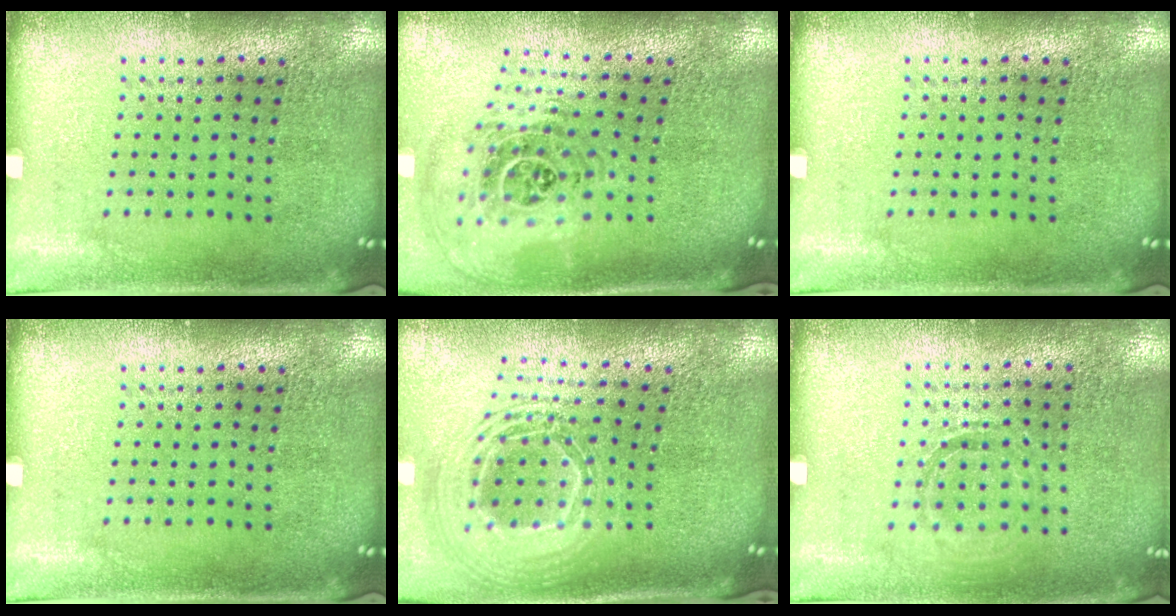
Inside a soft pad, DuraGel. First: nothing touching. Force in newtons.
{"total": 1.7, "press": 1.4, "slide": 0.9}
{"total": 0.0}
{"total": 0.0}
{"total": 2.4, "press": 1.8, "slide": 1.6}
{"total": 0.8, "press": 0.8, "slide": 0.3}